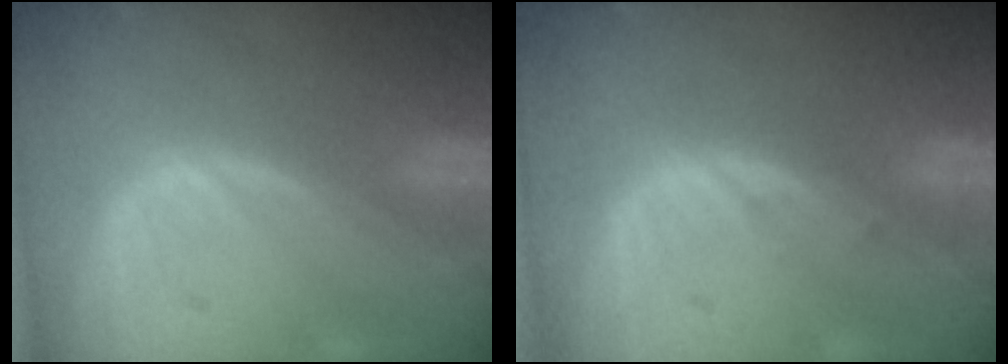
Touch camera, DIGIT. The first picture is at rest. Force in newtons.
{"total": 0.8, "press": 0.7, "slide": 0.3}